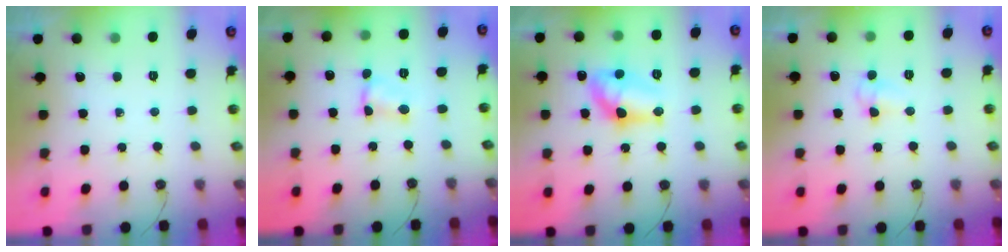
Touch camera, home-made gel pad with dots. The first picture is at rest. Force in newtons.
{"total": 3.0, "press": 3.0, "slide": 0.4}
{"total": 12.2, "press": 12.2, "slide": 0.7}
{"total": 5.4, "press": 5.4, "slide": 0.7}